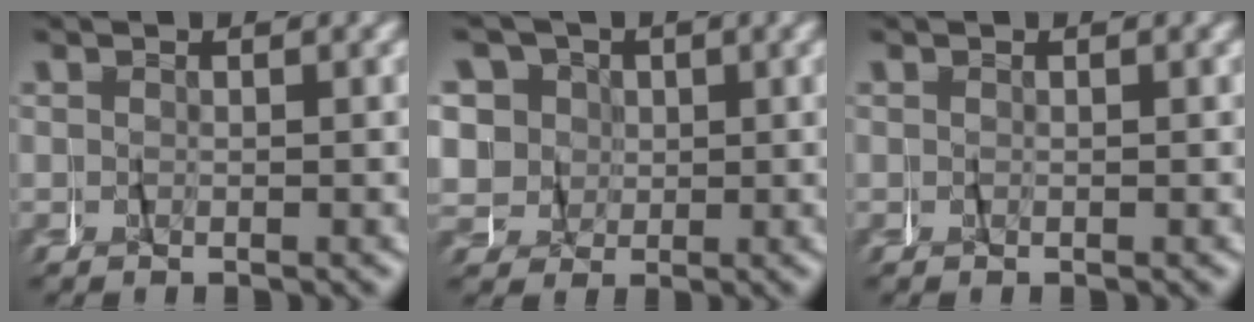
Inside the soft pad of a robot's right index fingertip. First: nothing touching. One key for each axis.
{"total": 11.6, "fx": 1.5, "fy": 10.7, "fz": 4.3, "tx": -0.123, "ty": -0.013, "tz": 0.018}
{"total": 0.0}